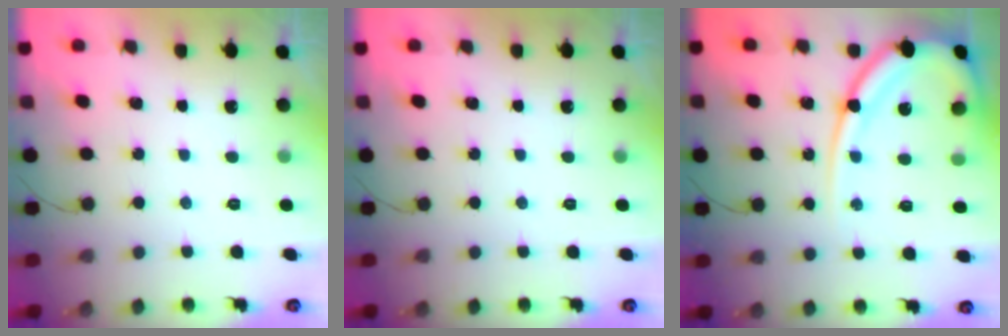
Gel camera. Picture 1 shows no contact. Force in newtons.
{"total": 0.0}
{"total": 14.4, "press": 14.3, "slide": 1.1}